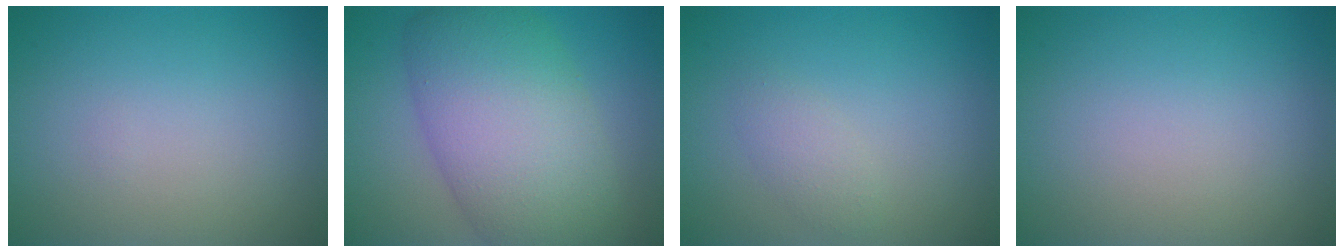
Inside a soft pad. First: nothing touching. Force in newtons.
{"total": 10.7, "press": 10.7, "slide": 0.7}
{"total": 1.5, "press": 1.5, "slide": 0.1}
{"total": 0.0}